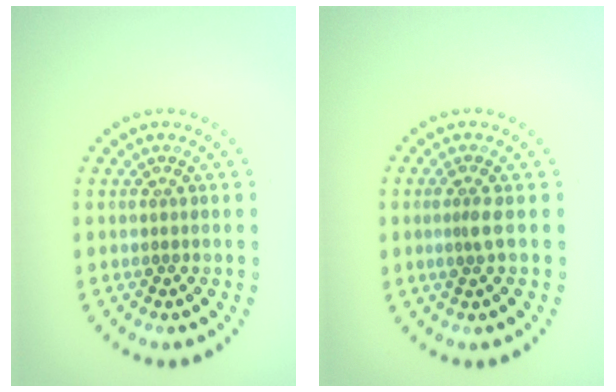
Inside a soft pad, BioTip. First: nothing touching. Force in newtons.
{"total": 1.5, "press": 1.1, "slide": 1.0}